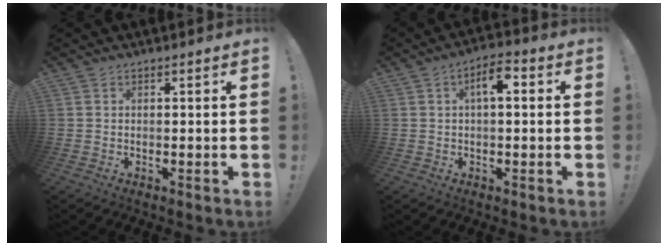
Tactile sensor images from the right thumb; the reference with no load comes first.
{"total": 6.0, "force": [1.1, 2.5, 5.4], "torque": [-0.089, 0.008, 0.013]}